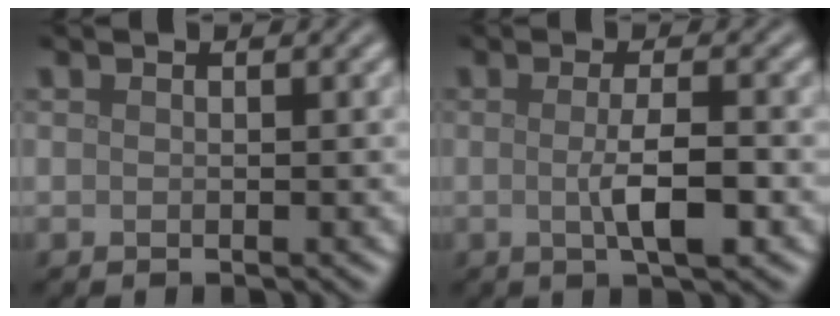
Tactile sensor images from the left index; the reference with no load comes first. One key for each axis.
{"total": 3.6, "fx": -0.4, "fy": 0.7, "fz": 3.5, "tx": -0.061, "ty": -0.003, "tz": -0.007}